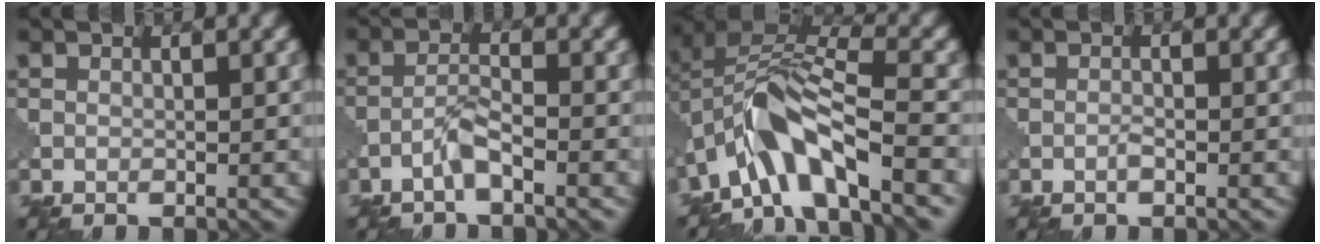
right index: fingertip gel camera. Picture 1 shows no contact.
{"total": 2.2, "force": [-1.5, 0.2, 1.6], "torque": [-0.034, 0.008, -0.035]}
{"total": 8.8, "force": [-3.8, 3.0, 7.3], "torque": [-0.128, 0.016, -0.084]}
{"total": 0.7, "force": [-0.4, 0.1, 0.5], "torque": [-0.013, 0.001, -0.010]}